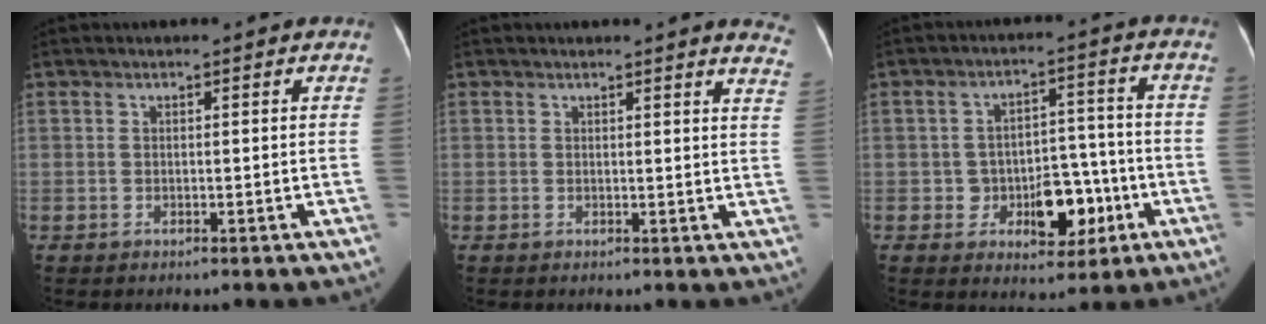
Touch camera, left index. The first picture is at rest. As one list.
[{"total": 6.4, "force": [6.1, 0.5, 2.0], "torque": [-0.006, -0.027, 0.031]}, {"total": 8.6, "force": [-3.1, 5.6, 5.8], "torque": [-0.075, 0.028, -0.036]}]